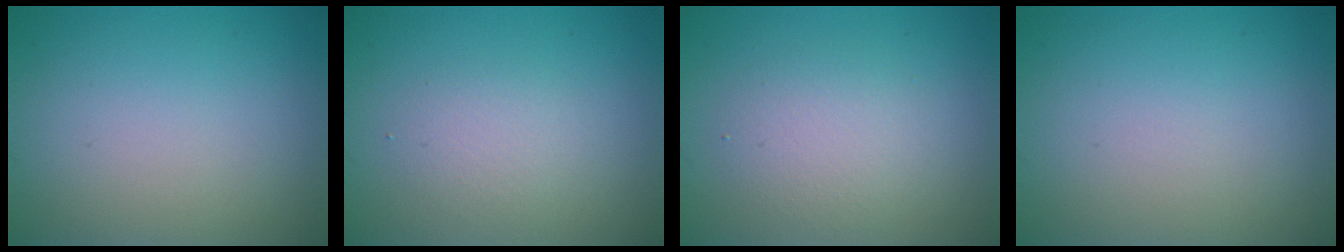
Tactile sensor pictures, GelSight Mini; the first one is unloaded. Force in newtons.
{"total": 2.0, "press": 1.9, "slide": 0.2}
{"total": 2.9, "press": 2.8, "slide": 0.2}
{"total": 0.0}